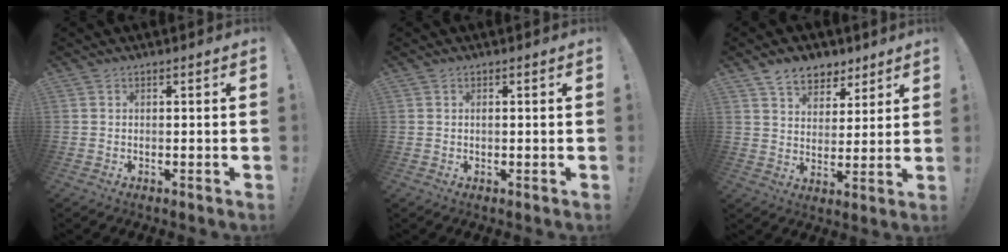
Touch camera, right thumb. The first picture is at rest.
{"total": 0.7, "force": [-0.1, 0.6, 0.3], "torque": [0.000, -0.001, -0.003]}
{"total": 9.3, "force": [6.6, 6.0, 2.7], "torque": [-0.036, -0.041, 0.127]}